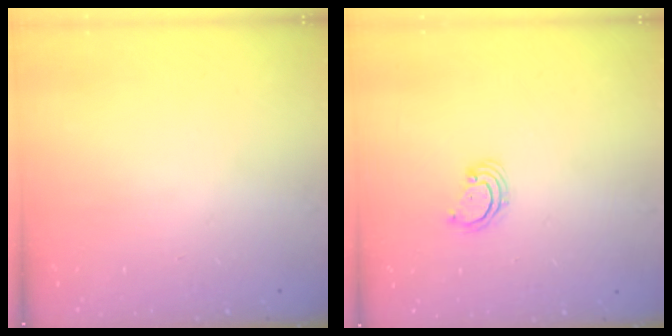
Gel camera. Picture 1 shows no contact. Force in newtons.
{"total": 2.4, "press": 2.4, "slide": 0.2}